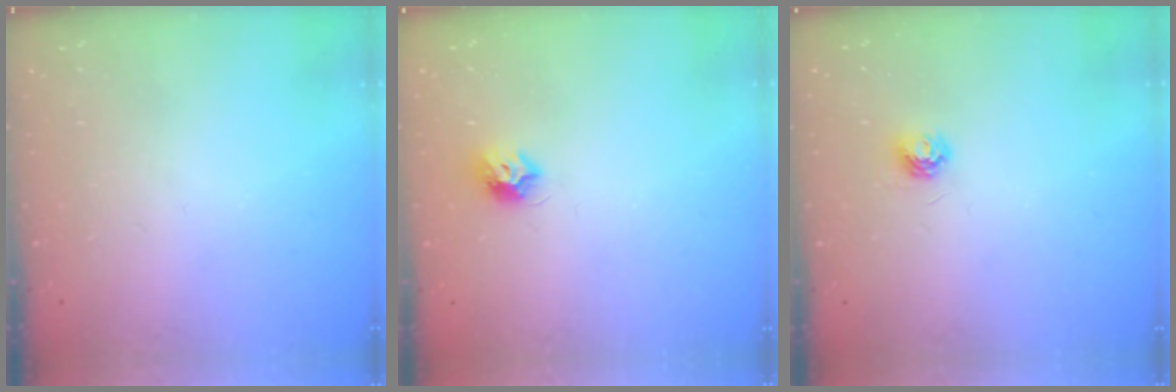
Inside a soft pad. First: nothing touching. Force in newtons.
{"total": 7.1, "press": 7.1, "slide": 0.5}
{"total": 4.5, "press": 4.5, "slide": 0.5}